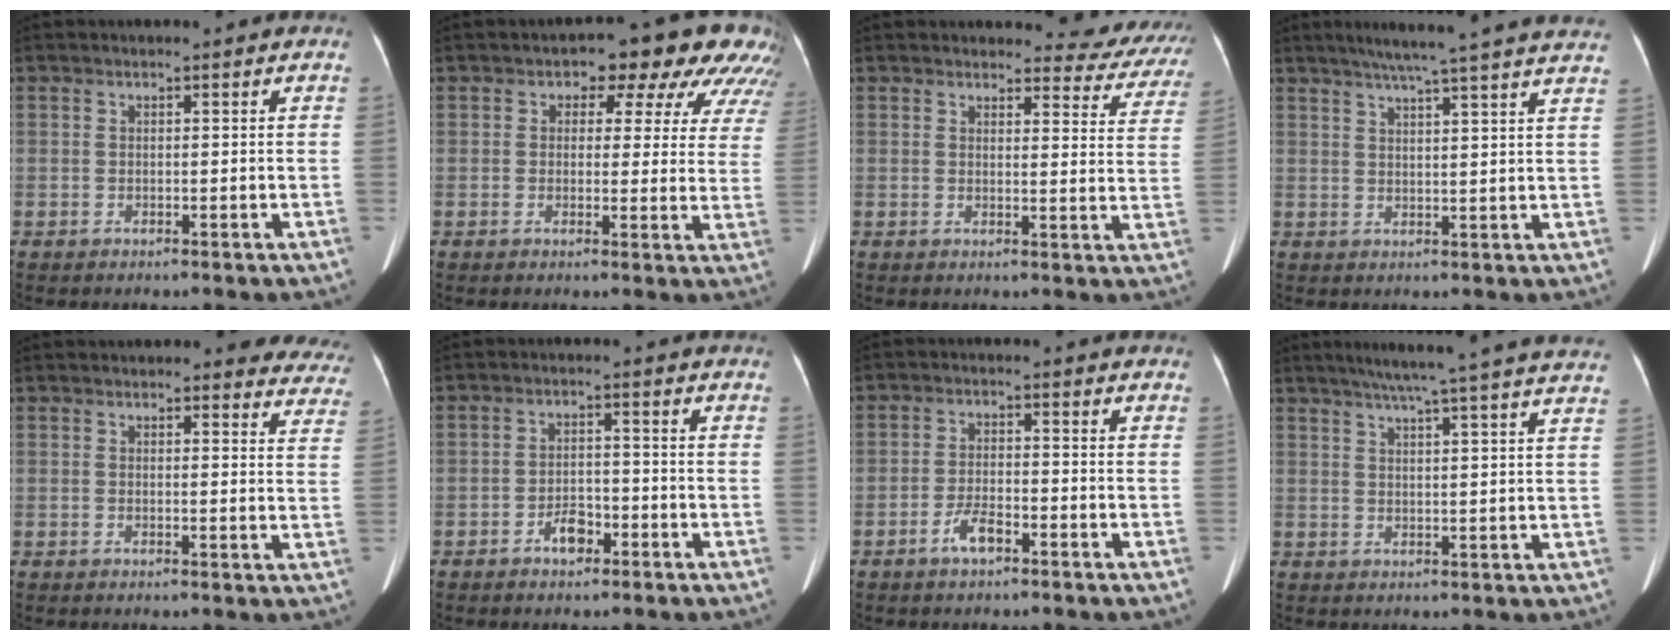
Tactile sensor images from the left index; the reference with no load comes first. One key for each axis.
{"total": 12.4, "fx": 8.3, "fy": 6.1, "fz": 6.8, "tx": -0.054, "ty": 0.021, "tz": 0.068}
{"total": 9.7, "fx": 9.4, "fy": 2.6, "fz": 0.5, "tx": 0.031, "ty": -0.041, "tz": 0.075}
{"total": 18.0, "fx": 15.5, "fy": -0.5, "fz": 9.1, "tx": -0.139, "ty": 0.008, "tz": 0.190}
{"total": 9.7, "fx": 9.1, "fy": 2.8, "fz": 1.6, "tx": 0.034, "ty": -0.020, "tz": 0.063}
{"total": 3.5, "fx": -2.3, "fy": 1.7, "fz": 2.0, "tx": -0.033, "ty": 0.007, "tz": -0.036}
{"total": 3.8, "fx": -2.5, "fy": 1.1, "fz": 2.6, "tx": -0.052, "ty": 0.002, "tz": -0.048}
{"total": 17.5, "fx": 14.9, "fy": -1.0, "fz": 9.1, "tx": -0.142, "ty": 0.003, "tz": 0.183}